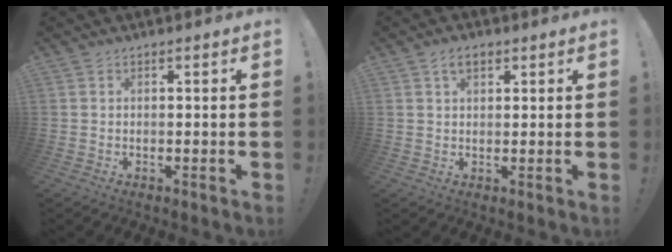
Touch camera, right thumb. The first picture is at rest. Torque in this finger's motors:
{"motor_torque": [-0.13, 0.28, 0.14, -0.19, 0.00]}